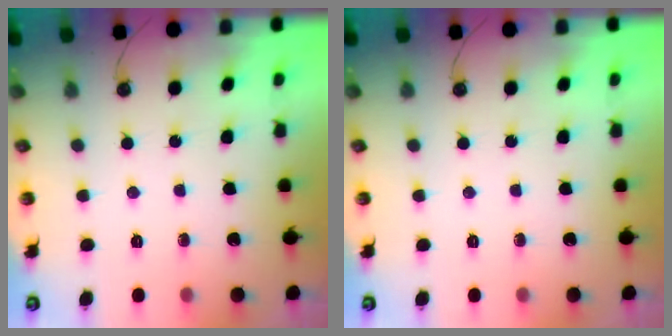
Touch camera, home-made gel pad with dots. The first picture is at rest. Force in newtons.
{"total": 0.0}